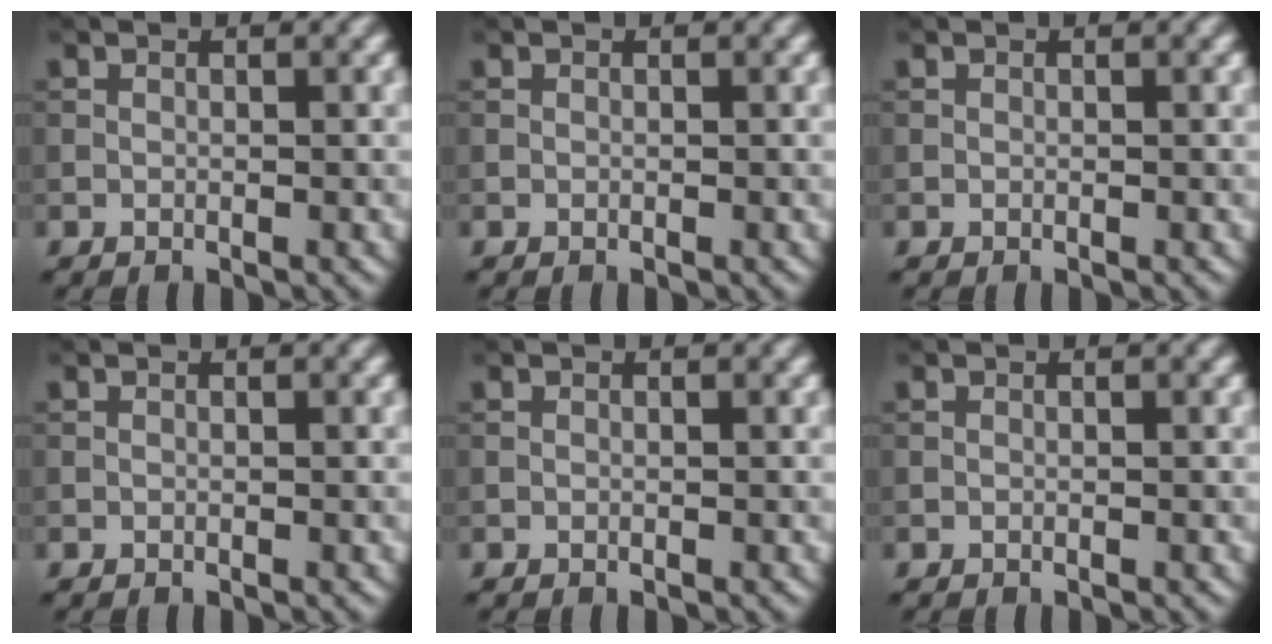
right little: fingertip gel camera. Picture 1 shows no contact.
{"total": 0.0}
{"total": 0.0}
{"total": 0.0}
{"total": 0.0}
{"total": 0.0}